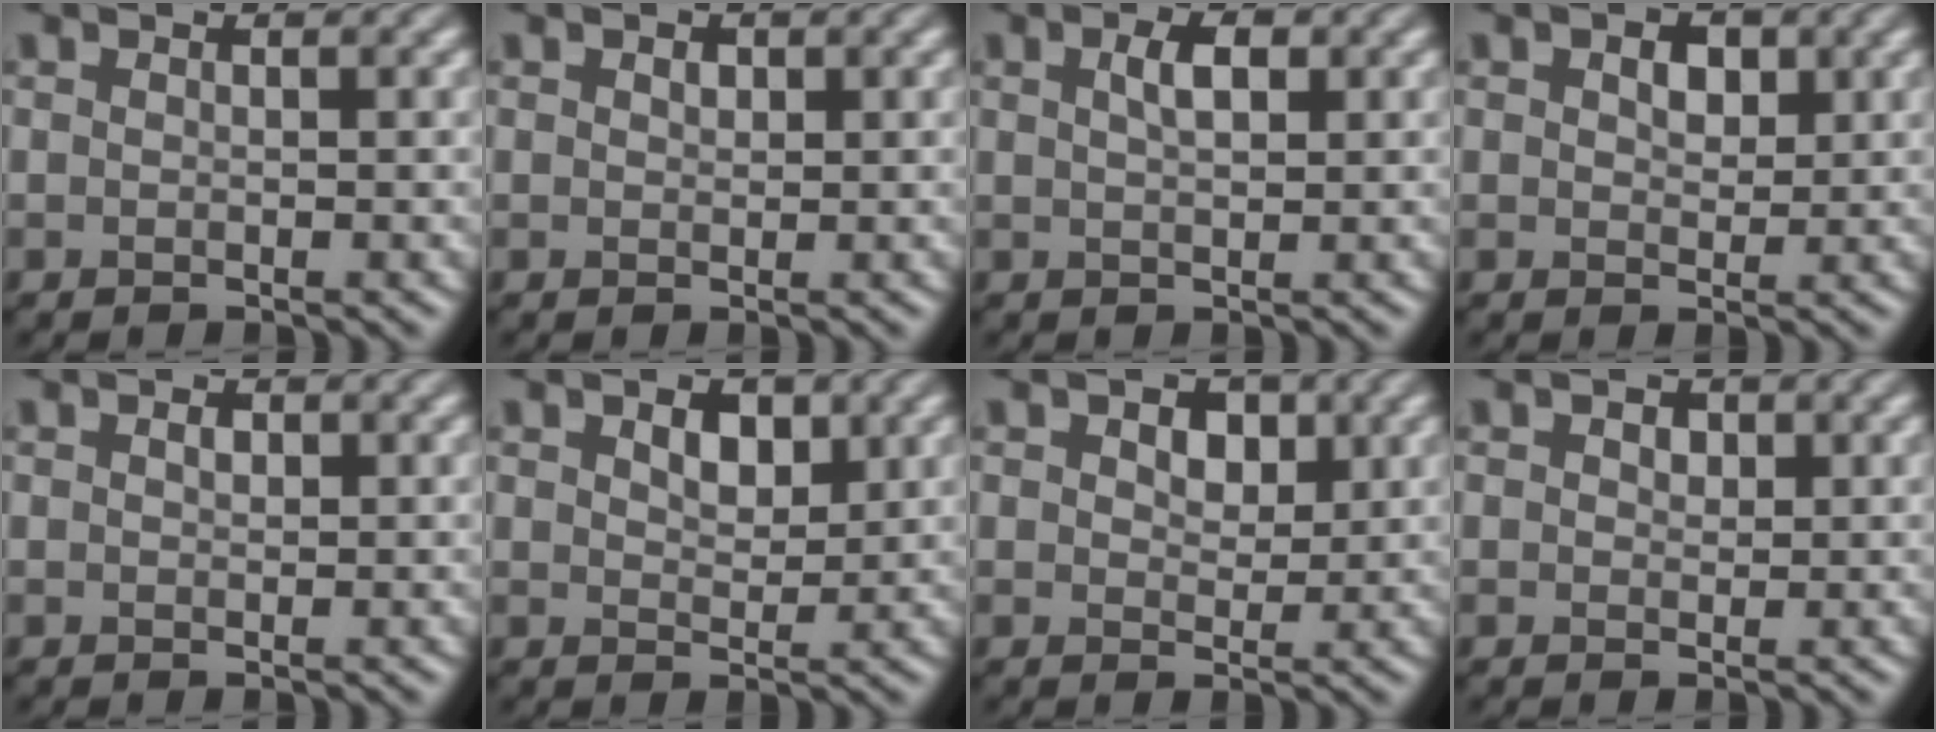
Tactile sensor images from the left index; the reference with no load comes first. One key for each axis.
{"total": 0.8, "fx": 0.4, "fy": 0.6, "fz": 0.4, "tx": -0.008, "ty": -0.001, "tz": 0.006}
{"total": 2.2, "fx": 0.8, "fy": 0.9, "fz": 1.8, "tx": -0.035, "ty": 0.004, "tz": 0.015}
{"total": 2.3, "fx": 0.9, "fy": 1.5, "fz": 1.5, "tx": -0.025, "ty": 0.001, "tz": 0.013}
{"total": 0.9, "fx": 0.3, "fy": 0.6, "fz": 0.6, "tx": -0.012, "ty": 0.000, "tz": 0.003}
{"total": 2.7, "fx": 1.2, "fy": 1.6, "fz": 1.8, "tx": -0.033, "ty": 0.001, "tz": 0.020}
{"total": 3.5, "fx": 1.5, "fy": 2.3, "fz": 2.3, "tx": -0.031, "ty": 0.004, "tz": 0.014}
{"total": 1.5, "fx": 0.7, "fy": 1.0, "fz": 0.8, "tx": -0.010, "ty": 0.000, "tz": 0.008}